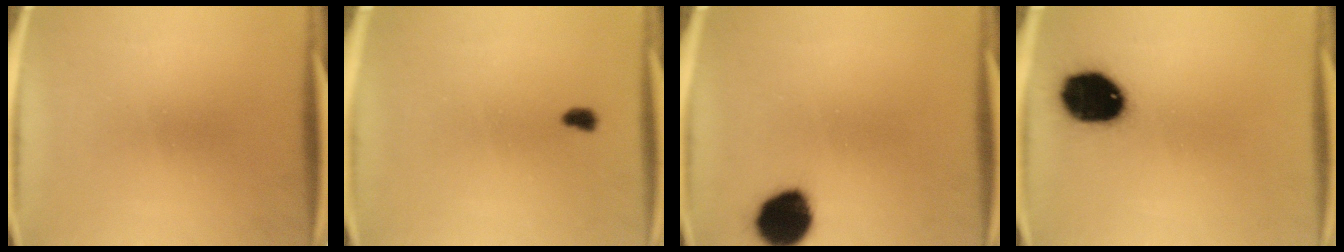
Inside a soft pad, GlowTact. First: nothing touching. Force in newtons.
{"total": 1.3}
{"total": 11.9}
{"total": 15.3}